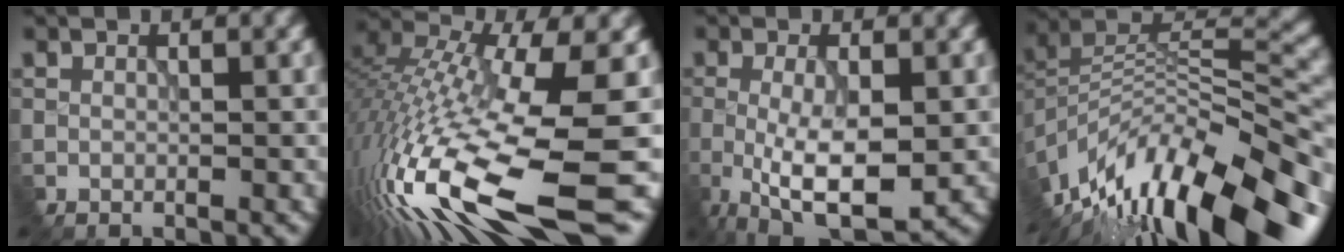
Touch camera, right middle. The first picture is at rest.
{"total": 16.2, "force": [-4.4, 4.8, 14.8], "torque": [-0.323, -0.005, -0.071]}
{"total": 7.2, "force": [-1.7, 2.6, 6.5], "torque": [-0.137, -0.008, -0.021]}
{"total": 14.1, "force": [-8.5, 5.5, 9.9], "torque": [-0.191, 0.020, -0.140]}